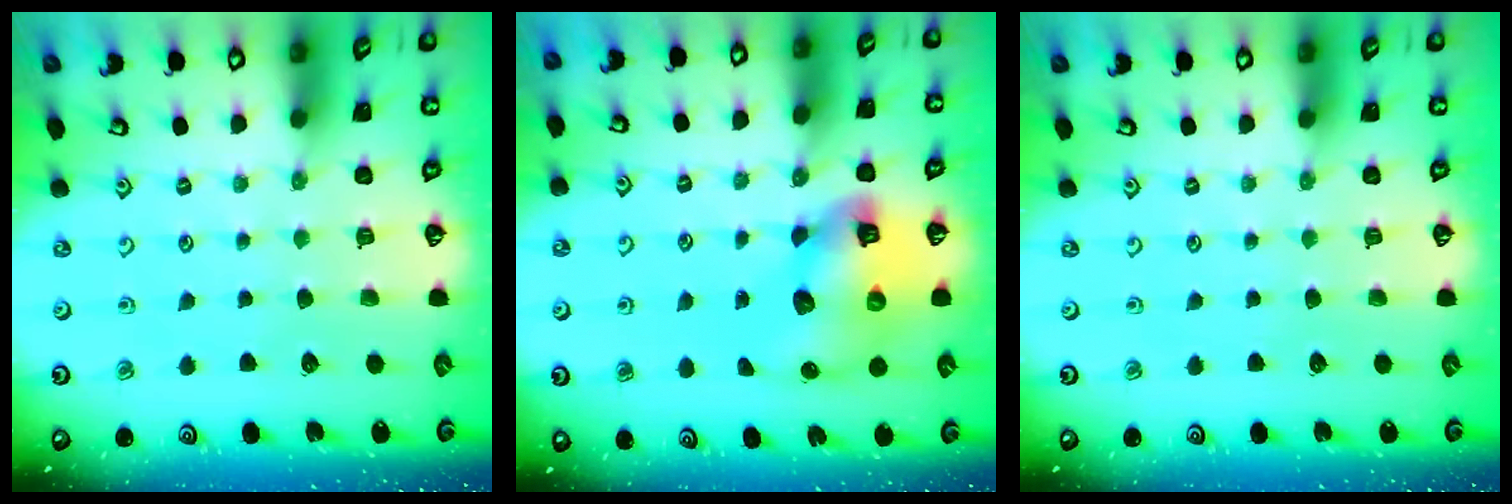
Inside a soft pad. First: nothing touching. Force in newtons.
{"total": 12.8, "press": 12.7, "slide": 1.7}
{"total": 0.0}